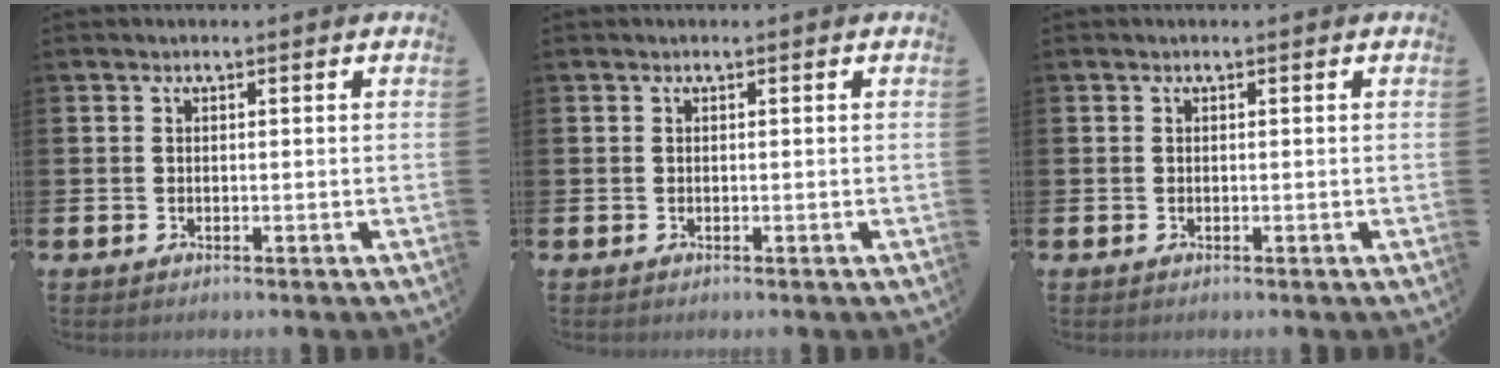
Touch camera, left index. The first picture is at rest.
{"total": 0.0}
{"total": 0.0}